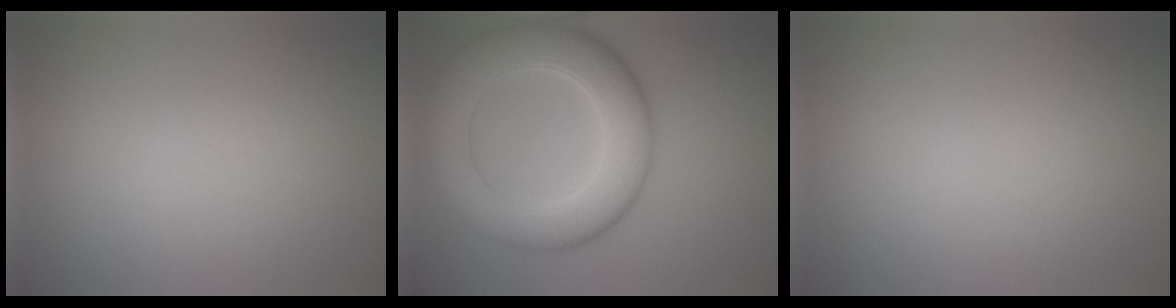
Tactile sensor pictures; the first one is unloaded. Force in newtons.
{"total": 8.8, "press": 8.8, "slide": 0.2}
{"total": 0.0}